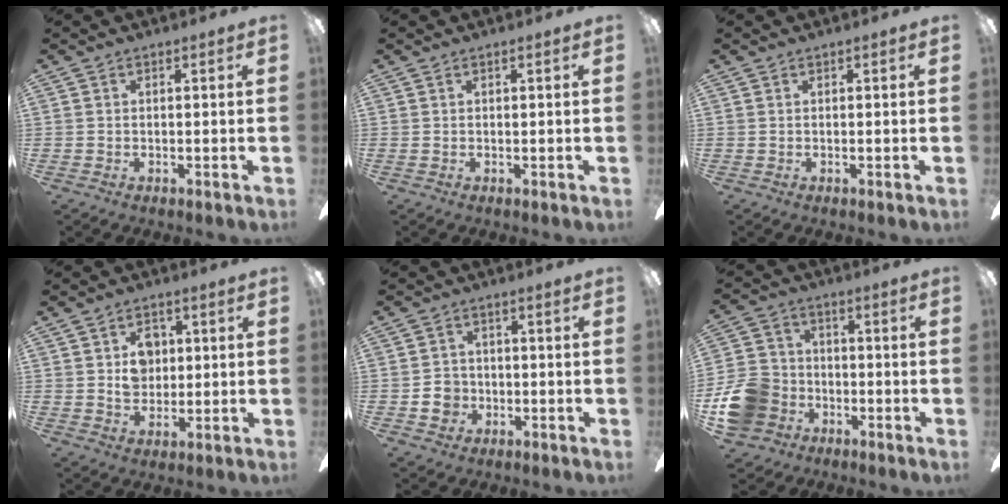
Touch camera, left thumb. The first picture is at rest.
{"total": 0.0}
{"total": 0.0}
{"total": 7.0, "force": [1.3, 5.6, 3.9], "torque": [-0.056, 0.004, 0.019]}
{"total": 4.8, "force": [-1.4, 4.3, 1.6], "torque": [-0.035, 0.009, -0.023]}
{"total": 13.6, "force": [-5.6, 11.1, 5.4], "torque": [-0.125, 0.047, -0.097]}